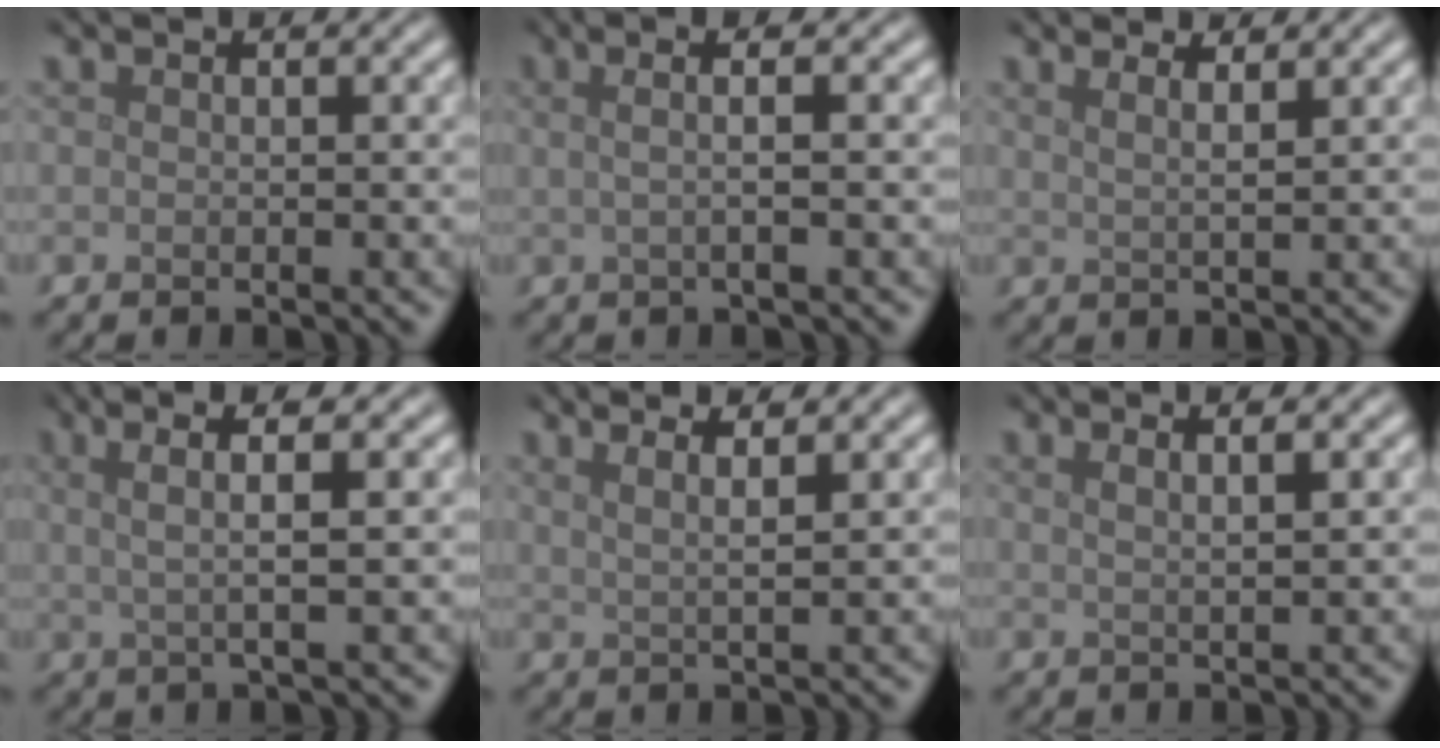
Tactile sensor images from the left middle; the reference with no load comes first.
{"total": 3.5, "force": [0.8, 1.2, 3.2], "torque": [-0.038, 0.006, -0.010]}
{"total": 3.4, "force": [2.4, 1.3, 2.0], "torque": [-0.007, 0.019, 0.003]}
{"total": 4.1, "force": [1.3, 0.7, 3.9], "torque": [-0.071, 0.007, 0.023]}
{"total": 4.2, "force": [2.7, 1.5, 2.8], "torque": [-0.022, 0.022, 0.009]}
{"total": 3.1, "force": [1.6, 1.2, 2.4], "torque": [-0.012, 0.009, -0.003]}